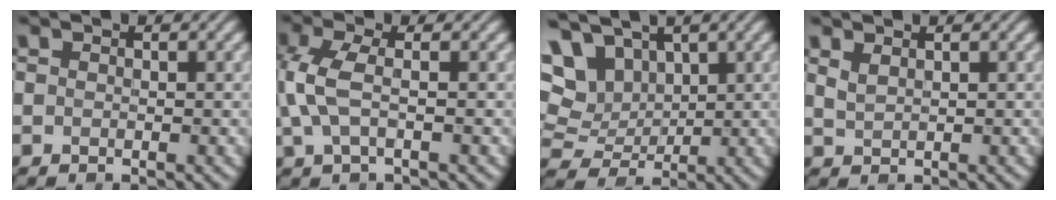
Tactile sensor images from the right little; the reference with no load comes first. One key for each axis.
{"total": 4.0, "fx": -0.1, "fy": 1.5, "fz": 3.7, "tx": -0.092, "ty": 0.002, "tz": -0.002}
{"total": 9.0, "fx": 4.3, "fy": 6.2, "fz": 5.1, "tx": -0.112, "ty": 0.022, "tz": 0.073}
{"total": 1.9, "fx": 1.3, "fy": 0.8, "fz": 1.2, "tx": -0.007, "ty": 0.009, "tz": 0.016}